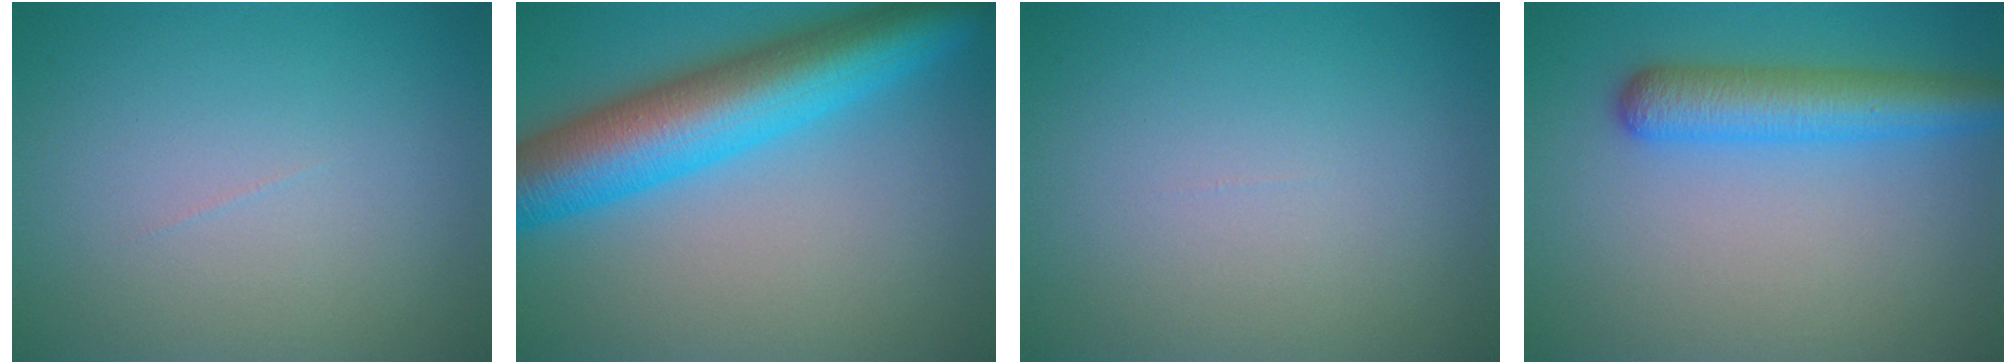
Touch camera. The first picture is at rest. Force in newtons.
{"total": 10.3, "press": 10.3, "slide": 0.4}
{"total": 0.0}
{"total": 4.9, "press": 4.8, "slide": 0.1}